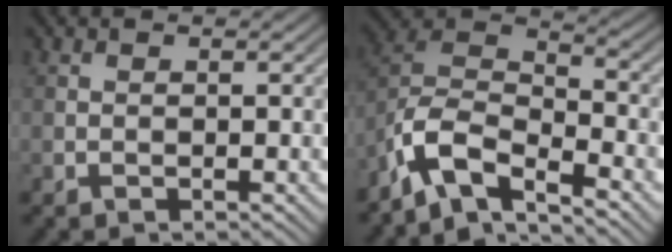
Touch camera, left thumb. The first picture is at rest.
{"total": 9.2, "force": [-6.7, 3.2, 5.4], "torque": [-0.111, -0.002, -0.153]}